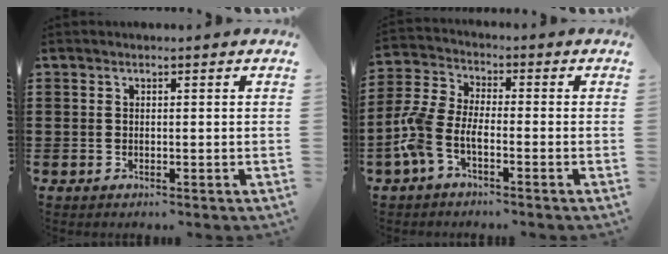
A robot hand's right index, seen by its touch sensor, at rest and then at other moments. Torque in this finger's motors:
{"motor_torque": [1.25, -0.89, 0.43, 0.21]}